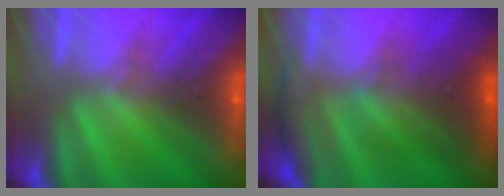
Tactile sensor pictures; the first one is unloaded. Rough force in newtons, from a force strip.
{"total": 2.8}